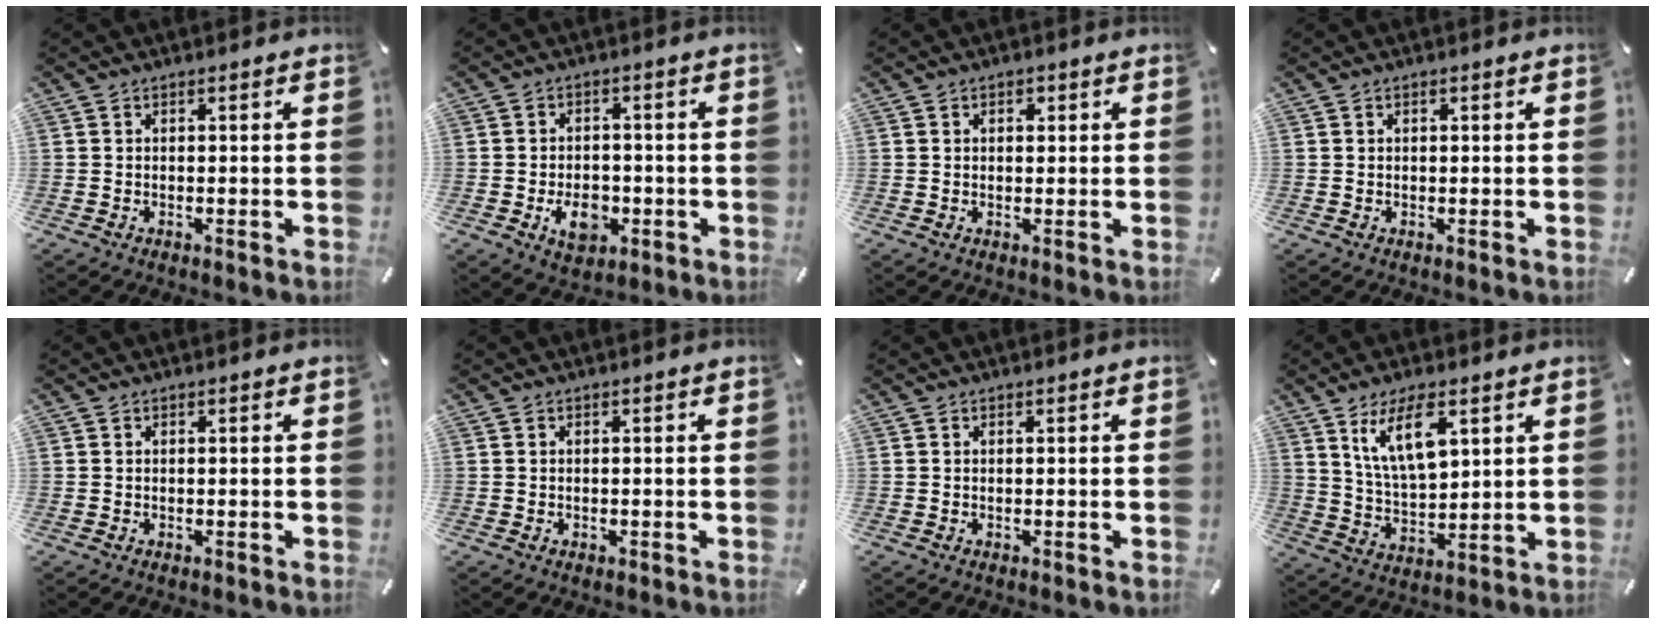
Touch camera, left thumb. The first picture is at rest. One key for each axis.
{"total": 7.6, "fx": -2.2, "fy": 5.5, "fz": 4.8, "tx": -0.079, "ty": 0.006, "tz": -0.037}
{"total": 1.5, "fx": 0.5, "fy": 1.2, "fz": 0.8, "tx": -0.008, "ty": 0.003, "tz": 0.006}
{"total": 0.5, "fx": 0.2, "fy": 0.4, "fz": 0.3, "tx": -0.006, "ty": 0.002, "tz": 0.003}
{"total": 0.0}
{"total": 0.5, "fx": -0.1, "fy": 0.5, "fz": 0.1, "tx": -0.001, "ty": 0.005, "tz": -0.004}
{"total": 0.0}
{"total": 11.8, "fx": 6.4, "fy": 5.2, "fz": 8.4, "tx": -0.174, "ty": -0.019, "tz": 0.111}